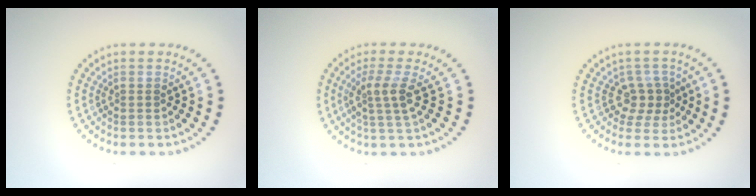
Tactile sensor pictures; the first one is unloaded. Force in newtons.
{"total": 2.7, "press": 2.0, "slide": 1.9}
{"total": 2.4, "press": 1.7, "slide": 1.7}